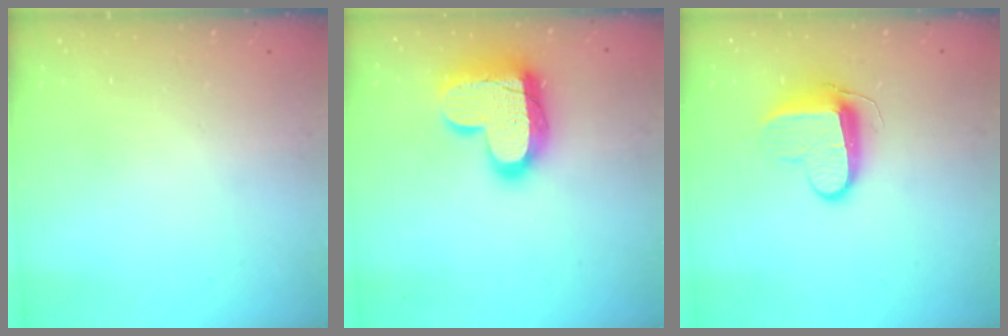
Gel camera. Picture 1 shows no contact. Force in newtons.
{"total": 19.3, "press": 19.2, "slide": 1.5}
{"total": 9.7, "press": 9.7, "slide": 0.9}